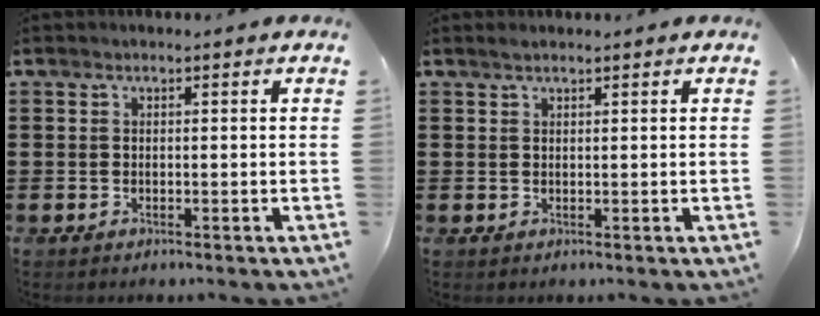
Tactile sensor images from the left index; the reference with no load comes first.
{"total": 0.8, "force": [0.7, 0.1, 0.4], "torque": [-0.009, 0.001, 0.015]}